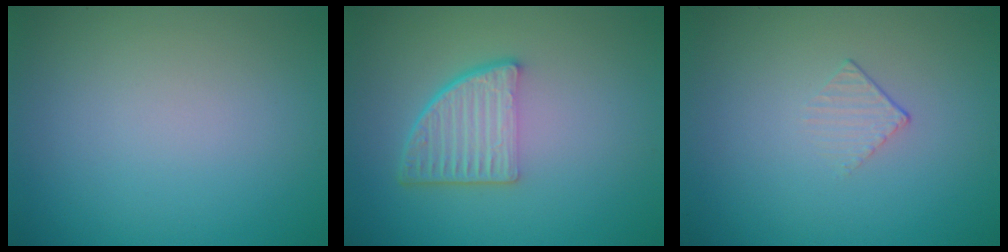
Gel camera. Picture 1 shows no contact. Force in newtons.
{"total": 4.5, "press": 3.2, "slide": 3.2}
{"total": 1.2, "press": 0.4, "slide": 1.2}